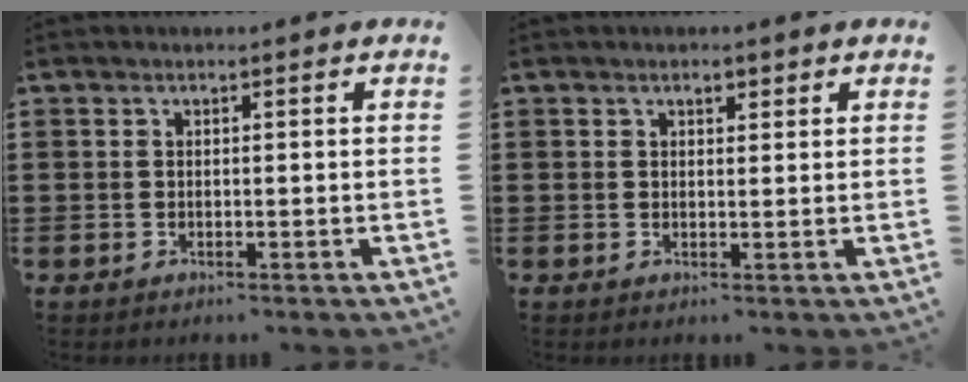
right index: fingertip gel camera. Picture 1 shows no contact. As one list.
[{"total": 1.3, "force": [0.8, 0.6, 0.8], "torque": [-0.009, 0.000, 0.012]}]